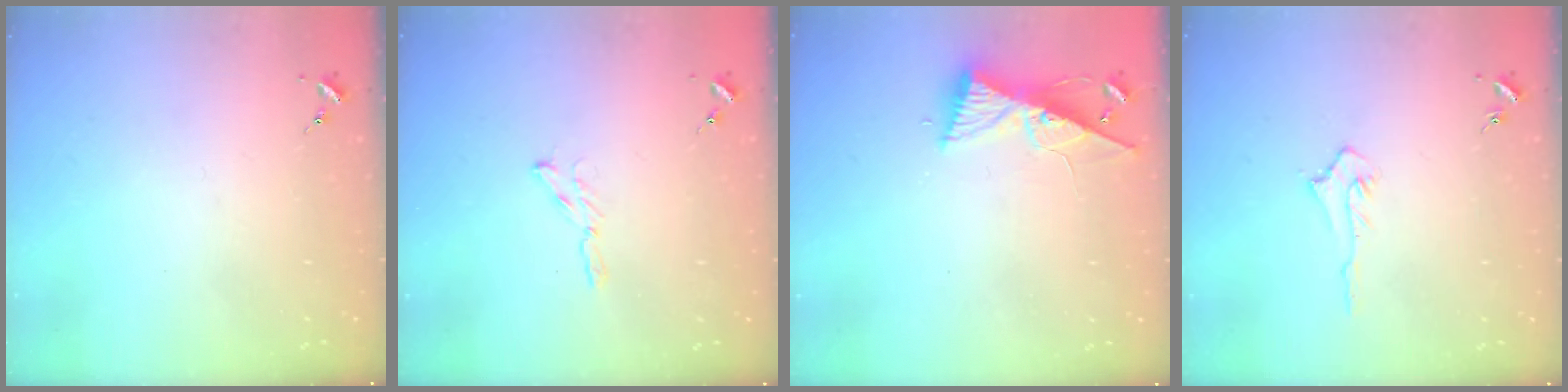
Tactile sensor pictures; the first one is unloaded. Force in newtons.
{"total": 2.9, "press": 2.9, "slide": 0.3}
{"total": 9.6, "press": 9.6, "slide": 0.4}
{"total": 4.1, "press": 4.0, "slide": 0.6}